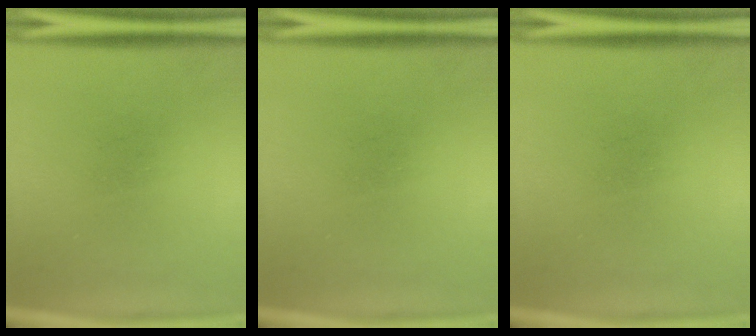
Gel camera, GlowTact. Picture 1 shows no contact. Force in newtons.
{"total": 0.0}
{"total": 0.0}